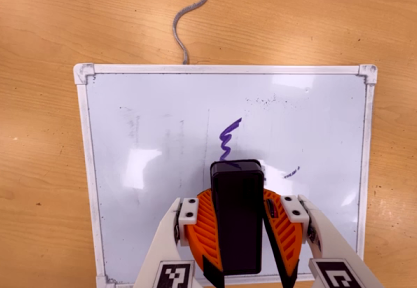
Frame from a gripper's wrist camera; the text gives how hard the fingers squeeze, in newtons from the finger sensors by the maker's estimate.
{"total": 10.8, "left": 10.8, "right": 10.9}